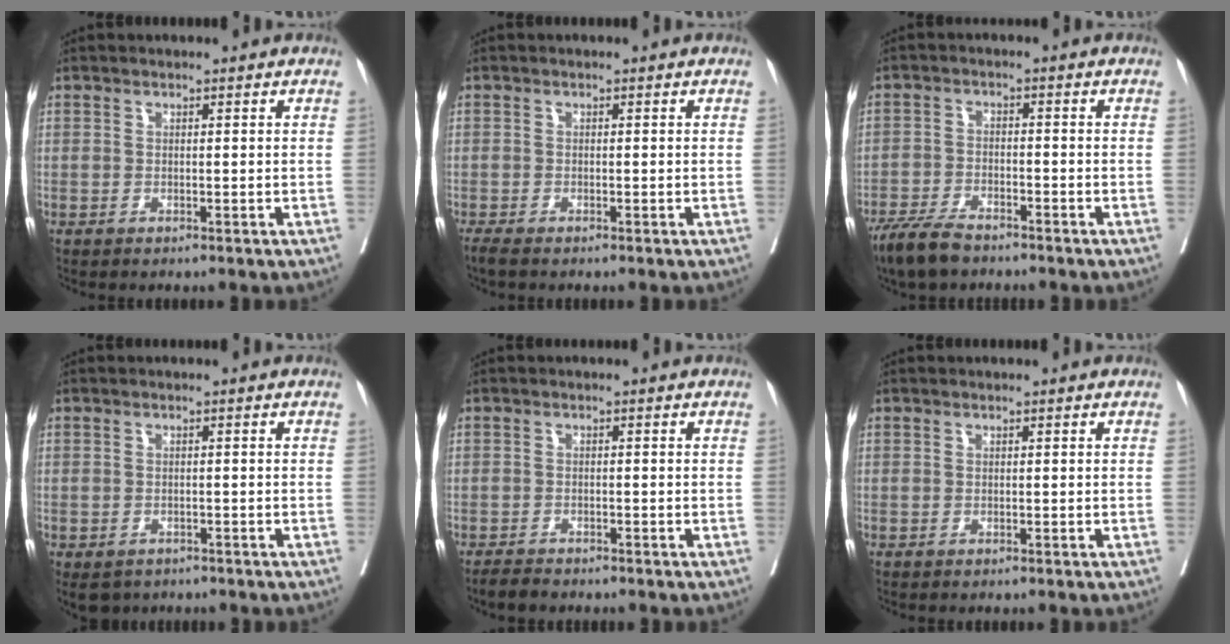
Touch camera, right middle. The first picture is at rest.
{"total": 1.6, "force": [-1.4, 0.1, 0.8], "torque": [-0.020, -0.007, -0.026]}
{"total": 5.9, "force": [-5.0, 1.6, 2.7], "torque": [-0.055, -0.010, -0.095]}
{"total": 4.2, "force": [-3.0, 2.8, 1.2], "torque": [-0.016, -0.001, -0.039]}
{"total": 2.1, "force": [-2.0, 0.5, 0.6], "torque": [-0.016, -0.006, -0.032]}
{"total": 0.0}